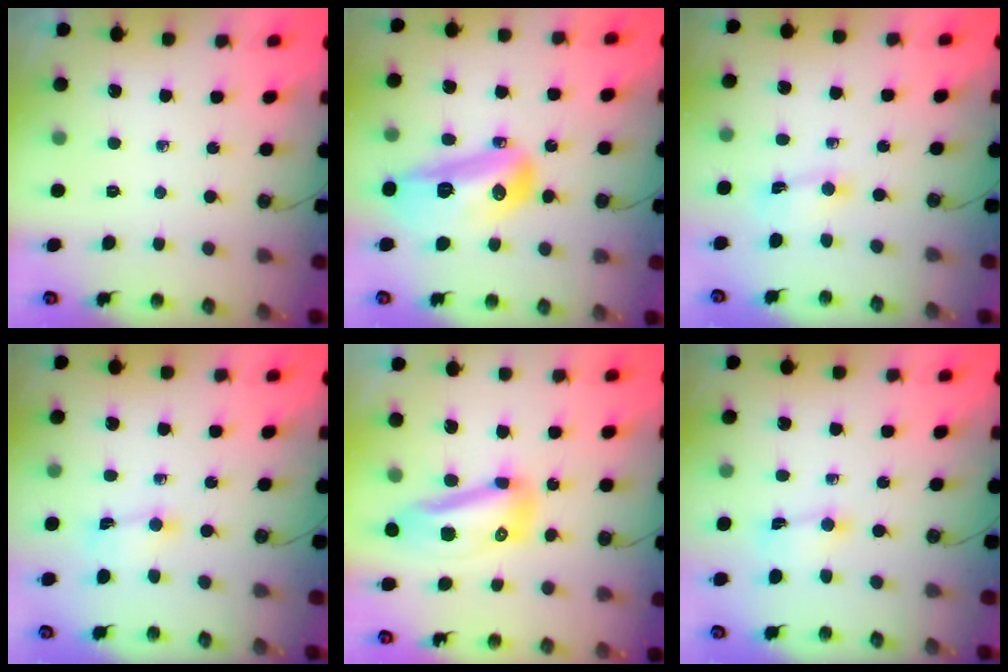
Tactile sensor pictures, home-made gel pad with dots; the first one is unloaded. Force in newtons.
{"total": 15.6, "press": 15.5, "slide": 1.6}
{"total": 1.5, "press": 1.5, "slide": 0.2}
{"total": 1.3, "press": 1.2, "slide": 0.5}
{"total": 12.7, "press": 12.6, "slide": 1.4}
{"total": 1.3, "press": 1.2, "slide": 0.5}